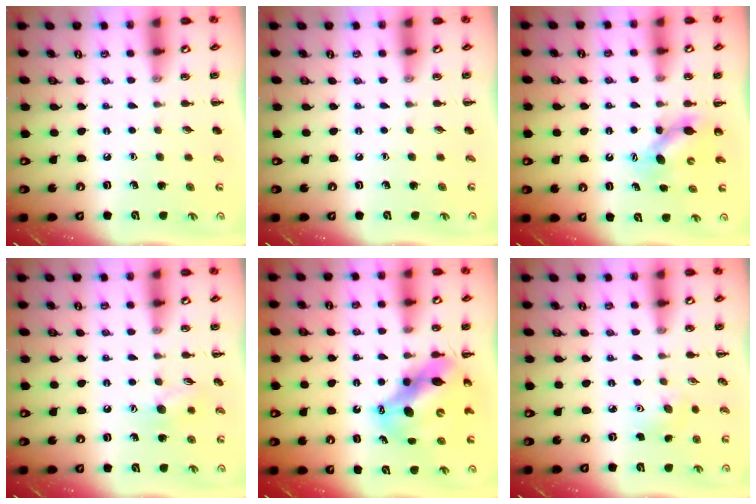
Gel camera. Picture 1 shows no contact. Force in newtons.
{"total": 0.0}
{"total": 6.2, "press": 6.2, "slide": 0.7}
{"total": 7.3, "press": 7.2, "slide": 0.8}
{"total": 12.6, "press": 12.2, "slide": 3.0}
{"total": 5.1, "press": 4.9, "slide": 1.3}